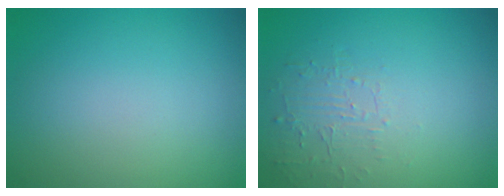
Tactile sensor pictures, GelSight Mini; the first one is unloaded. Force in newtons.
{"total": 1.6, "press": 0.3, "slide": 1.6}